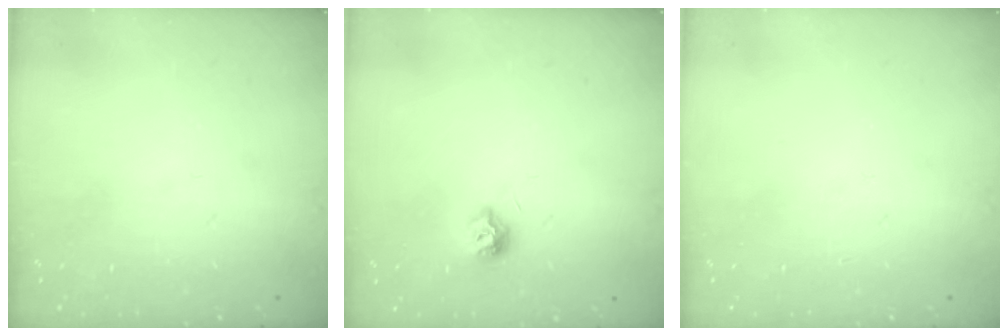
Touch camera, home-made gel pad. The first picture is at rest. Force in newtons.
{"total": 7.4, "press": 7.4, "slide": 0.9}
{"total": 0.0}